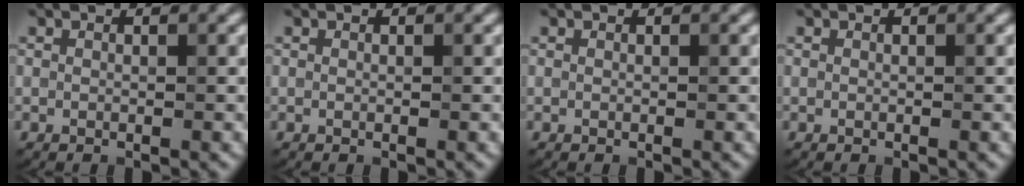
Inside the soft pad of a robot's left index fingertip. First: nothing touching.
{"total": 0.0}
{"total": 0.0}
{"total": 0.0}